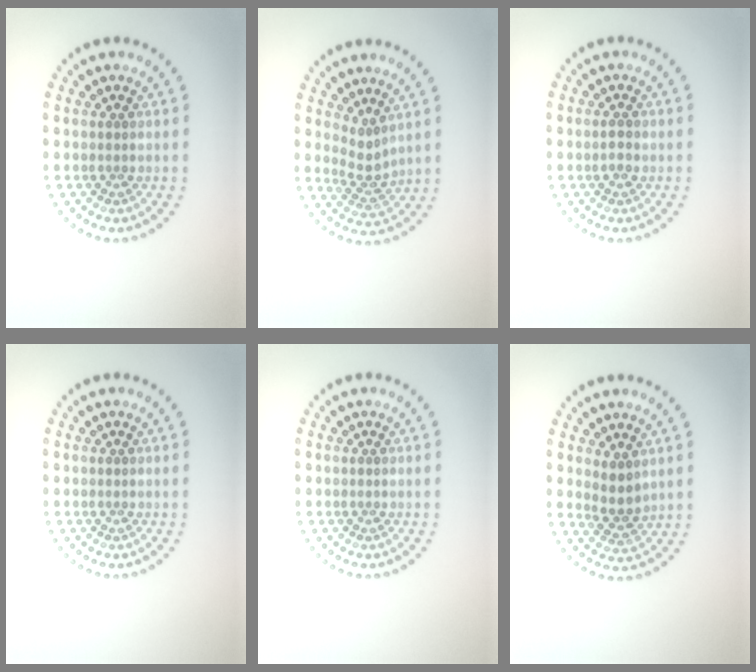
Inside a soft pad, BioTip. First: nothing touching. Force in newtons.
{"total": 2.2, "press": 1.5, "slide": 1.5}
{"total": 1.1, "press": 1.1, "slide": 0.1}
{"total": 0.0}
{"total": 0.0}
{"total": 2.2, "press": 1.9, "slide": 1.2}